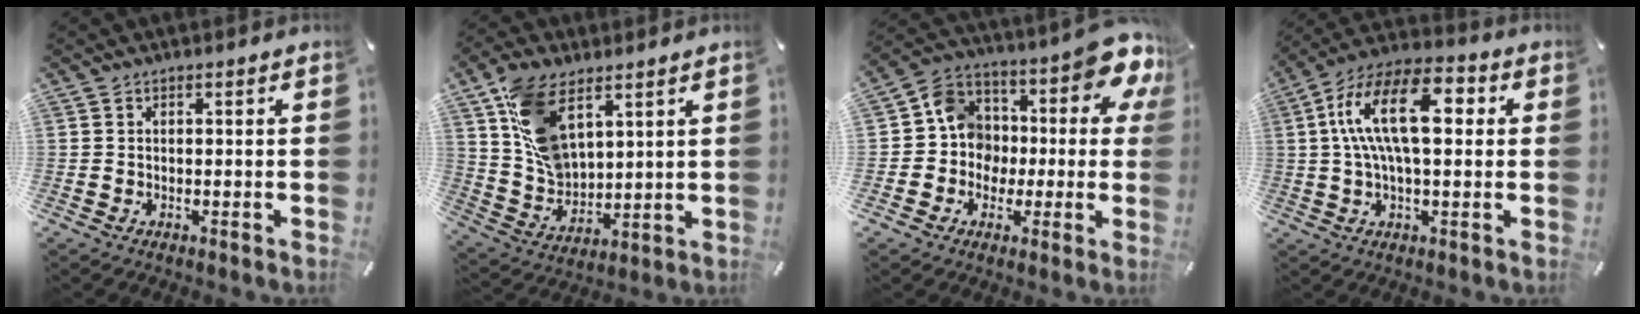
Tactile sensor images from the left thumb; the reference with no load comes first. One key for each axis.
{"total": 13.7, "fx": 6.9, "fy": 8.1, "fz": 8.5, "tx": -0.184, "ty": -0.019, "tz": 0.135}
{"total": 13.0, "fx": 2.9, "fy": 10.9, "fz": 6.5, "tx": -0.119, "ty": -0.037, "tz": 0.048}
{"total": 16.9, "fx": 3.1, "fy": 8.0, "fz": 14.5, "tx": -0.298, "ty": 0.002, "tz": 0.047}